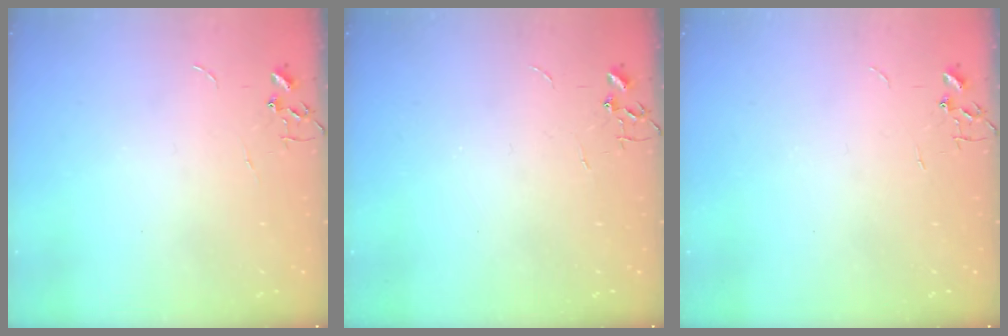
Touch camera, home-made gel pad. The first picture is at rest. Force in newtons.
{"total": 0.0}
{"total": 0.0}